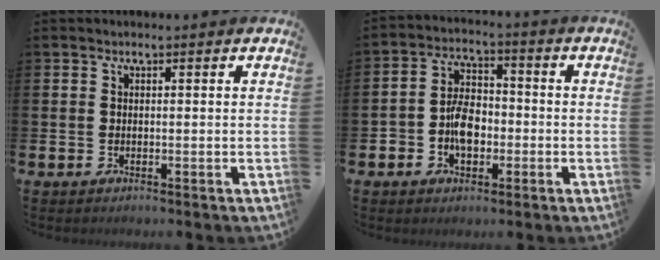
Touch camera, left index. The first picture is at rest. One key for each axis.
{"total": 5.7, "fx": -1.3, "fy": 3.8, "fz": 4.0, "tx": -0.071, "ty": 0.013, "tz": -0.025}